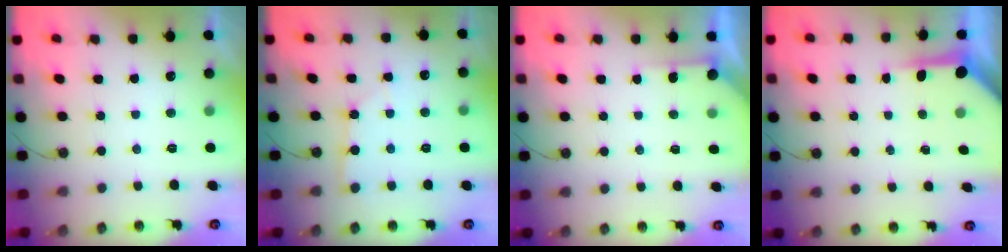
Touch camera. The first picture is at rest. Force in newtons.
{"total": 2.0, "press": 2.0, "slide": 0.2}
{"total": 3.3, "press": 3.2, "slide": 0.3}
{"total": 5.7, "press": 5.7, "slide": 0.5}